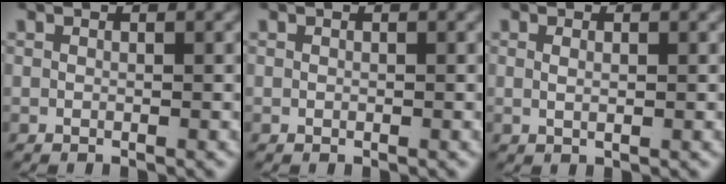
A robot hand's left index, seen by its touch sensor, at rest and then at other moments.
{"total": 0.0}
{"total": 0.8, "force": [0.2, -0.3, 0.8], "torque": [-0.016, -0.010, 0.011]}